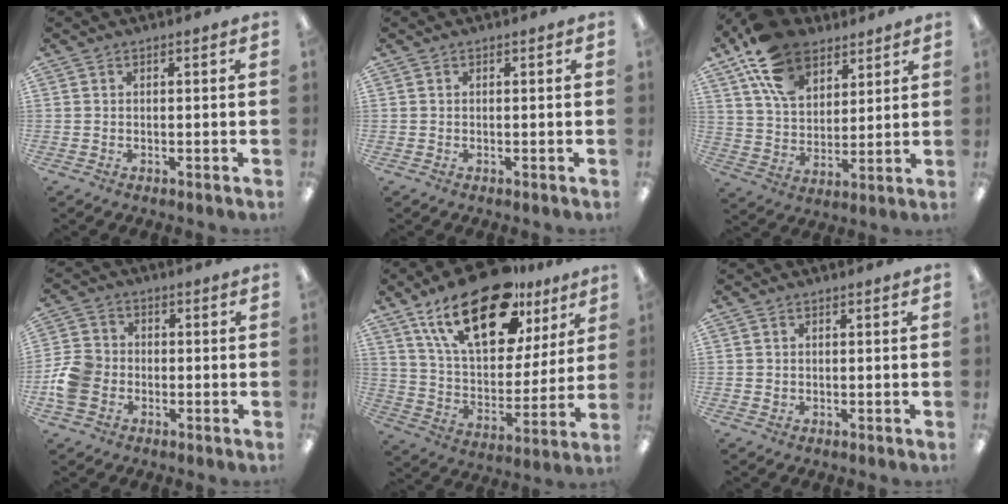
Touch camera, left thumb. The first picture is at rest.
{"total": 0.0}
{"total": 17.1, "force": [10.5, 10.6, 8.4], "torque": [-0.158, -0.041, 0.198]}
{"total": 8.4, "force": [-2.1, 7.0, 4.1], "torque": [-0.087, 0.020, -0.039]}
{"total": 24.0, "force": [15.0, 11.1, 15.1], "torque": [-0.251, -0.070, 0.260]}
{"total": 0.9, "force": [0.2, 0.9, 0.3], "torque": [-0.006, 0.006, 0.003]}